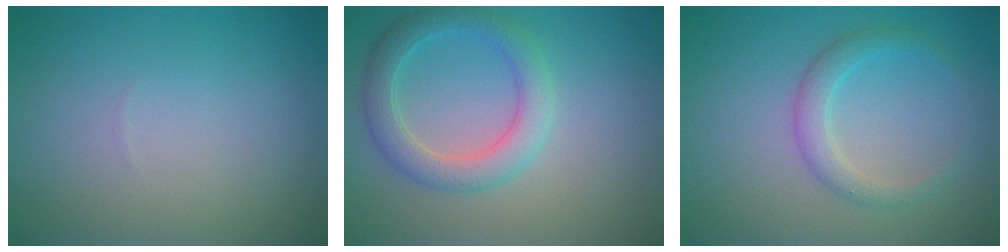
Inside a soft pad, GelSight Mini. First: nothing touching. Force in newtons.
{"total": 3.6, "press": 3.6, "slide": 0.1}
{"total": 2.3, "press": 2.3, "slide": 0.1}